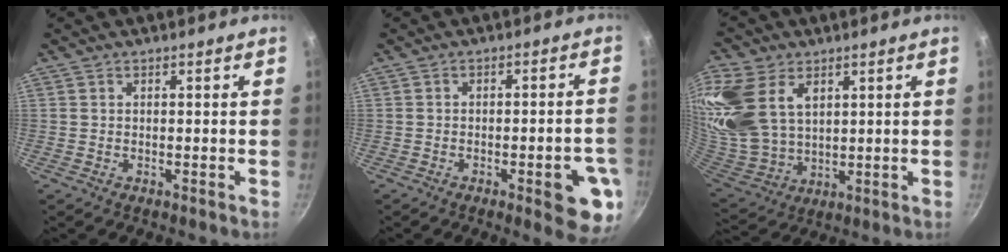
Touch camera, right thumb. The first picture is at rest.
{"total": 10.2, "force": [-3.7, 3.1, 9.0], "torque": [-0.082, 0.018, -0.042]}
{"total": 19.7, "force": [7.7, 13.0, 12.6], "torque": [-0.270, -0.018, 0.164]}